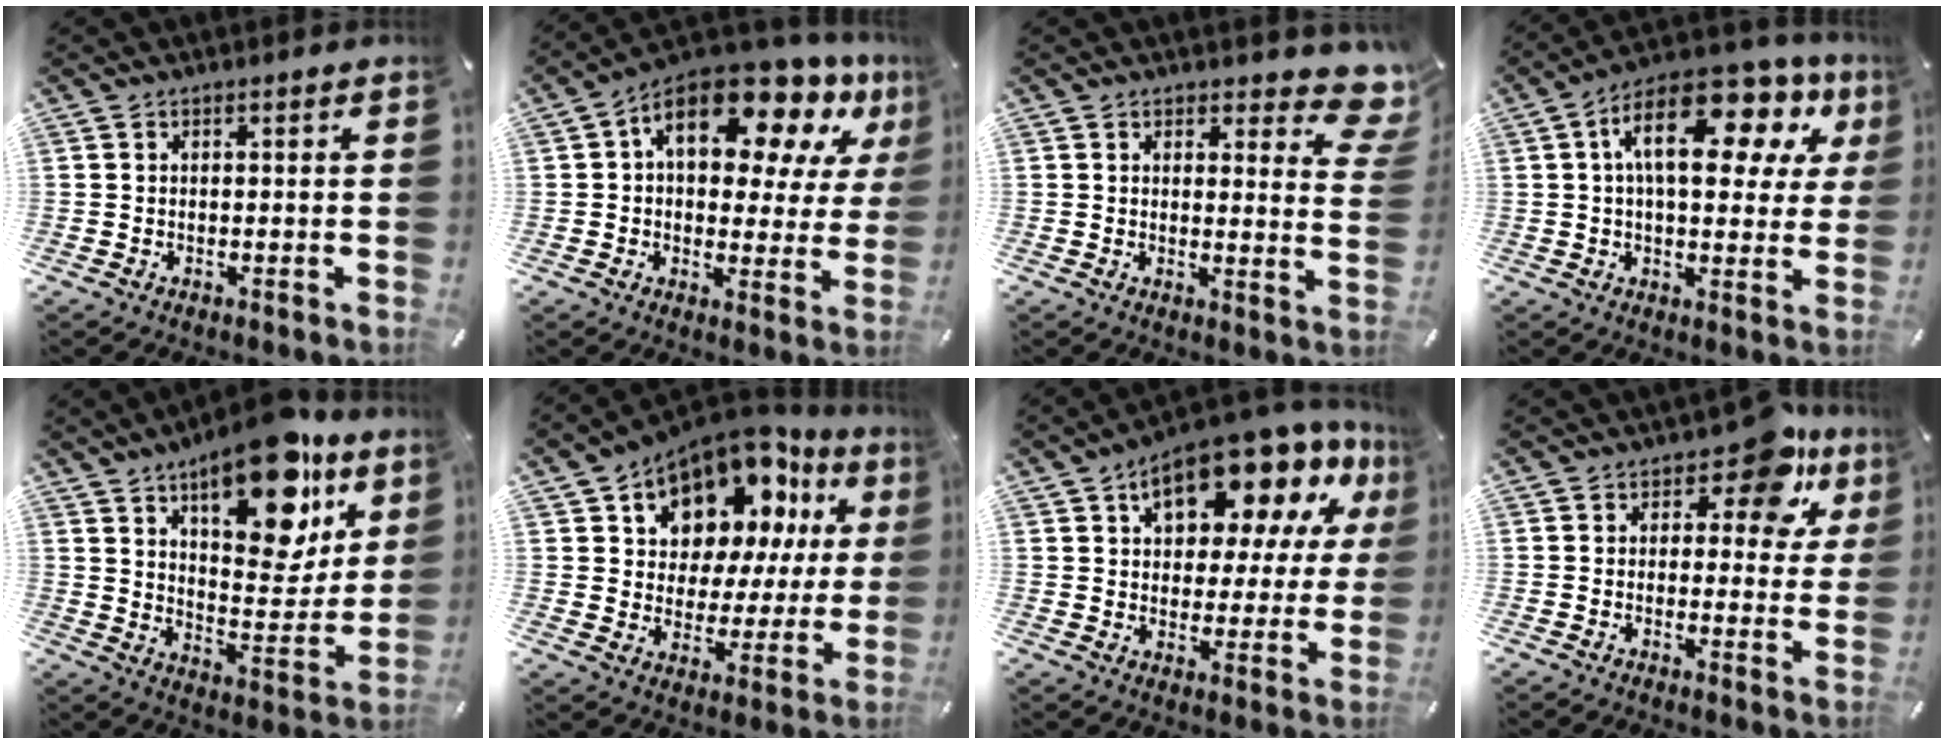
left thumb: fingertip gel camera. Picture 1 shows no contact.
{"total": 18.1, "force": [9.4, 9.2, 12.4], "torque": [-0.191, -0.055, 0.158]}
{"total": 7.4, "force": [5.4, 3.4, 3.8], "torque": [-0.033, -0.041, 0.093]}
{"total": 18.7, "force": [7.6, 8.9, 14.6], "torque": [-0.234, -0.031, 0.121]}
{"total": 21.8, "force": [13.8, 9.4, 14.0], "torque": [-0.187, -0.085, 0.224]}
{"total": 12.9, "force": [9.8, 7.7, 3.3], "torque": [-0.067, -0.093, 0.172]}
{"total": 17.3, "force": [10.9, 8.7, 10.2], "torque": [-0.156, -0.069, 0.186]}
{"total": 10.6, "force": [5.8, 5.3, 7.1], "torque": [-0.080, -0.035, 0.095]}